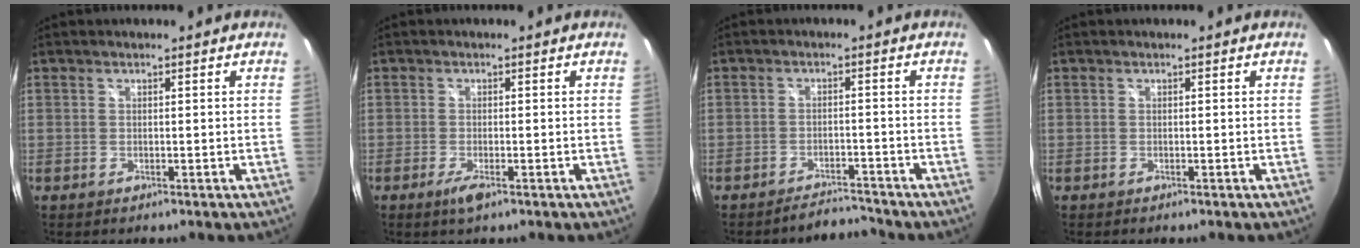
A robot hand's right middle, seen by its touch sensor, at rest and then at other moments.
{"total": 2.6, "force": [-1.5, 0.4, 2.1], "torque": [-0.043, -0.010, -0.027]}
{"total": 3.8, "force": [-3.8, 0.4, 0.0], "torque": [-0.011, 0.002, -0.060]}
{"total": 0.0}